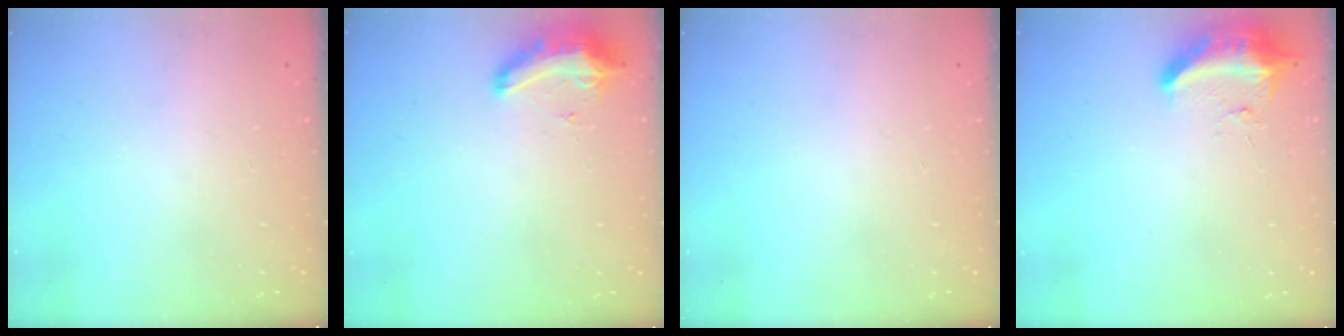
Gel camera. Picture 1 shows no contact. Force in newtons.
{"total": 9.4, "press": 9.4, "slide": 0.8}
{"total": 0.0}
{"total": 10.6, "press": 9.7, "slide": 4.1}